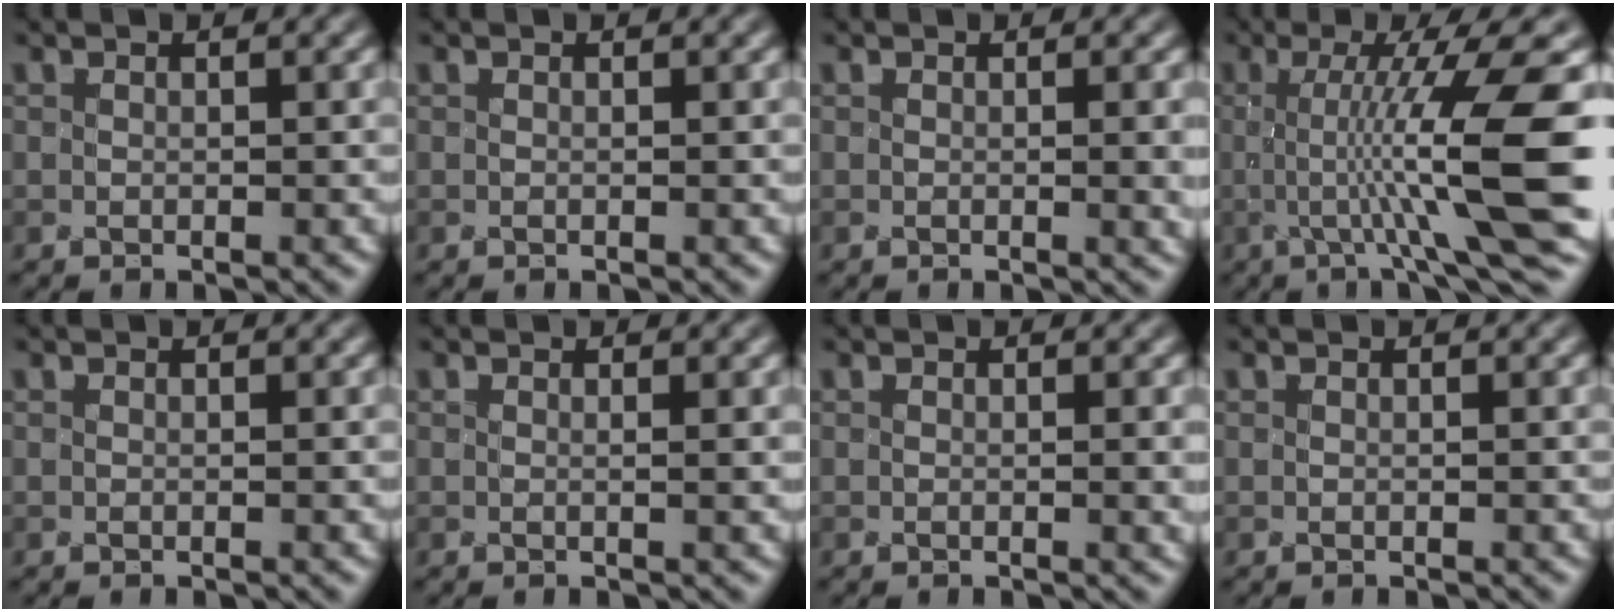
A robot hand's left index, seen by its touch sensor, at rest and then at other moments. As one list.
[{"total": 0.0}, {"total": 1.9, "force": [-0.1, 0.7, 1.8], "torque": [-0.009, 0.002, 0.007]}, {"total": 10.5, "force": [-1.8, 1.3, 10.2], "torque": [-0.145, 0.013, -0.018]}, {"total": 0.0}, {"total": 0.7, "force": [0.1, 0.3, 0.6], "torque": [-0.002, 0.003, -0.001]}, {"total": 1.0, "force": [-0.1, 0.3, 0.9], "torque": [-0.005, 0.001, 0.004]}, {"total": 0.0}]